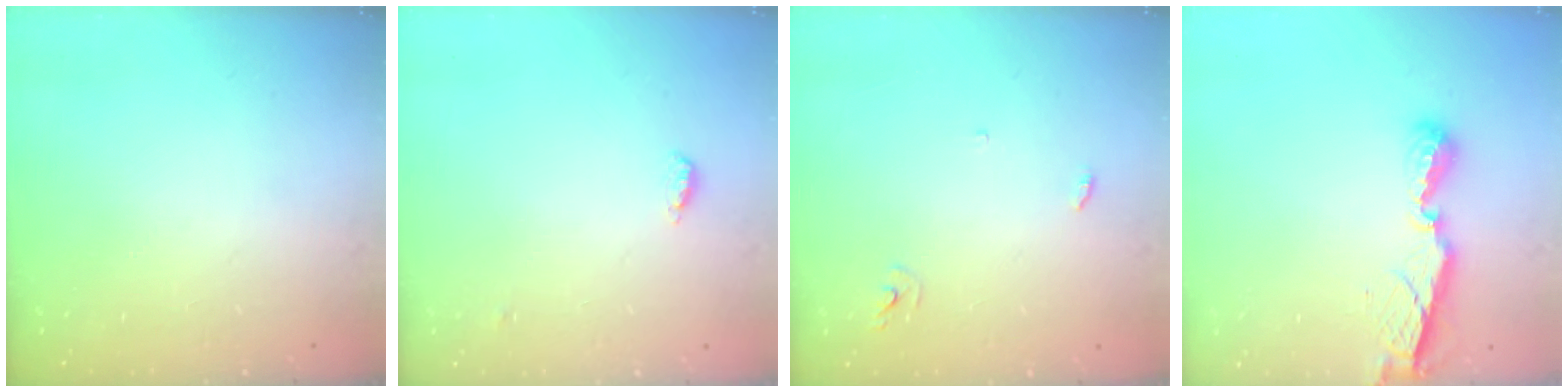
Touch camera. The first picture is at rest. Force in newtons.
{"total": 4.0, "press": 3.8, "slide": 1.1}
{"total": 2.9, "press": 2.9, "slide": 0.2}
{"total": 7.9, "press": 7.8, "slide": 0.3}